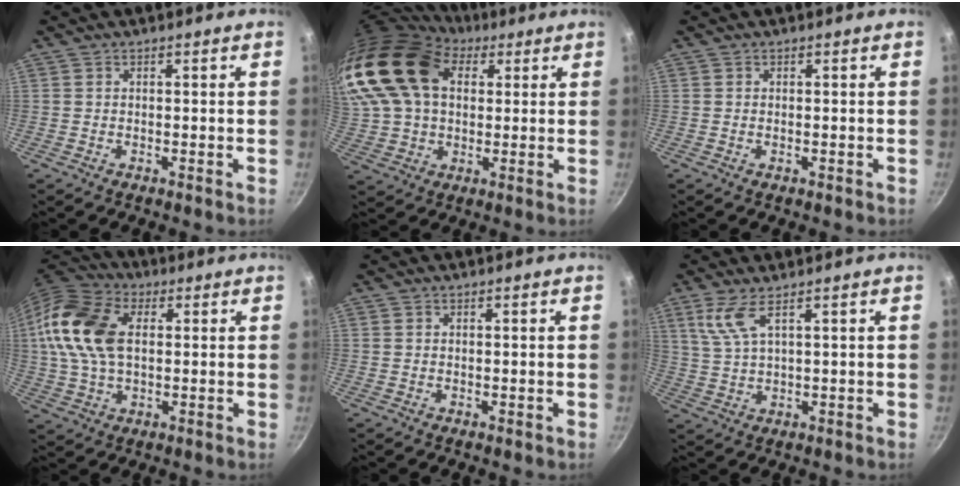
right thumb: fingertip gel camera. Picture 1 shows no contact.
{"total": 22.7, "force": [7.2, 15.6, 14.8], "torque": [-0.306, 0.017, 0.122]}
{"total": 0.5, "force": [-0.2, 0.2, 0.5], "torque": [-0.007, 0.002, -0.002]}
{"total": 16.2, "force": [2.7, 10.2, 12.3], "torque": [-0.230, 0.017, 0.037]}
{"total": 0.0}
{"total": 5.4, "force": [2.8, 1.3, 4.5], "torque": [-0.101, -0.017, 0.066]}